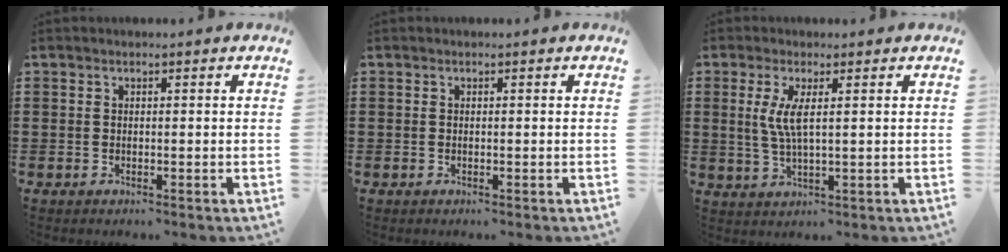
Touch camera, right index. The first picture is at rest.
{"total": 0.0}
{"total": 4.7, "force": [1.1, 0.8, 4.5], "torque": [-0.105, -0.007, 0.012]}